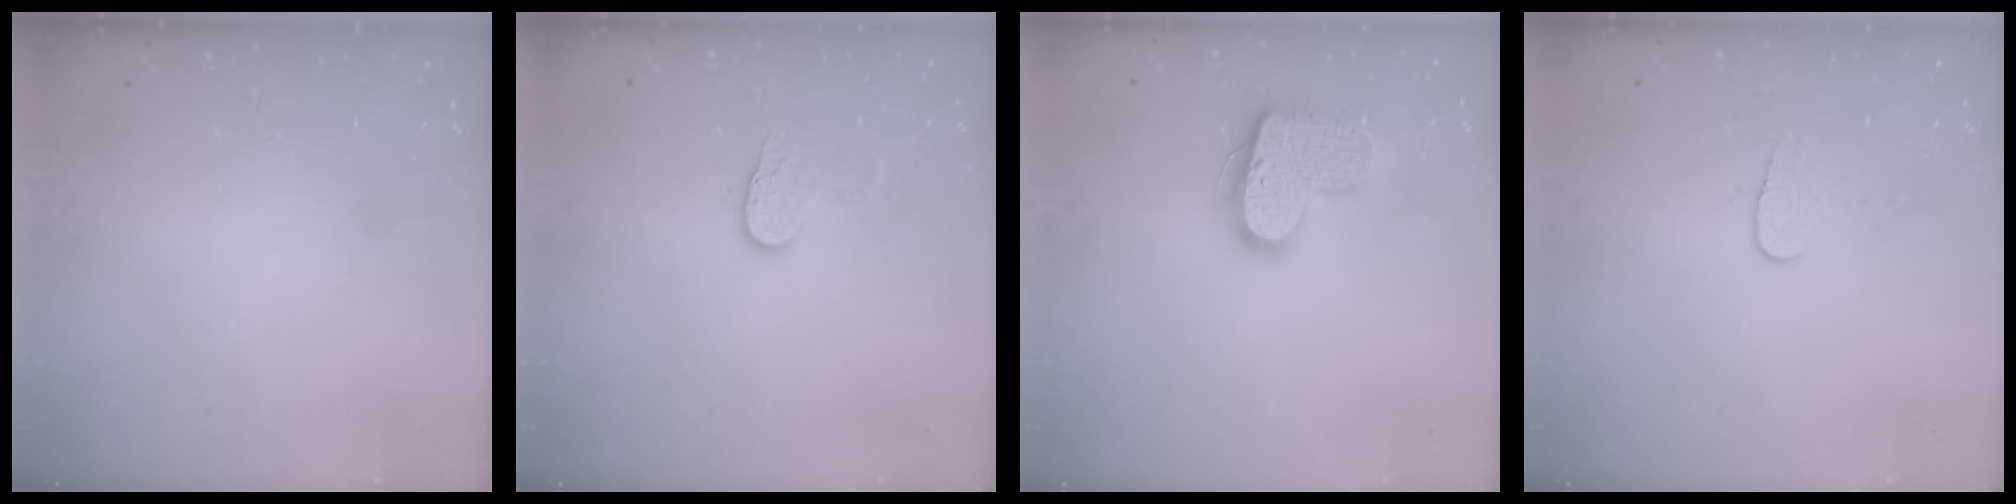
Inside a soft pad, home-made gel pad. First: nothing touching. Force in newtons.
{"total": 6.4, "press": 6.4, "slide": 0.6}
{"total": 15.7, "press": 15.6, "slide": 0.9}
{"total": 5.3, "press": 5.3, "slide": 0.5}